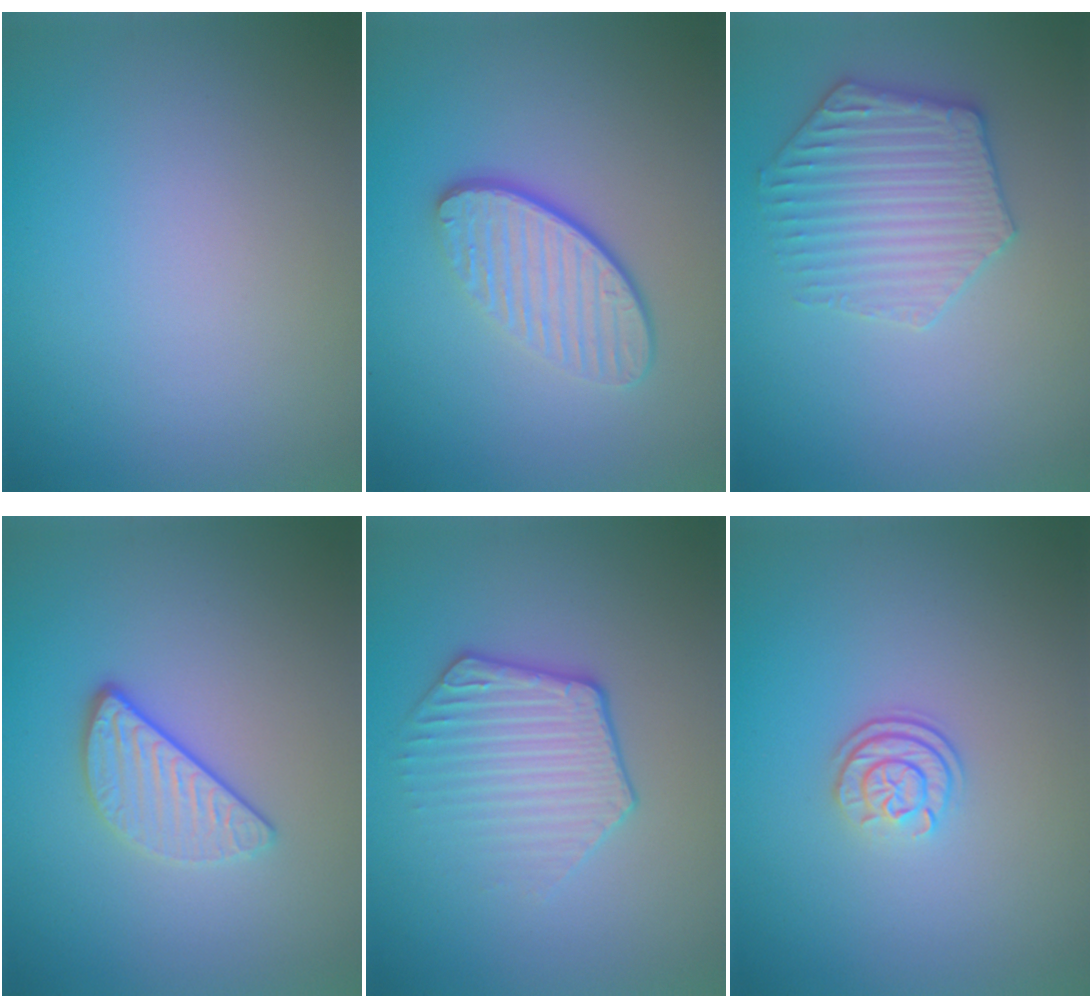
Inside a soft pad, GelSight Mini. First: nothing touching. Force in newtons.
{"total": 4.2, "press": 3.0, "slide": 3.0}
{"total": 3.9, "press": 3.9, "slide": 0.3}
{"total": 3.2, "press": 2.6, "slide": 1.8}
{"total": 3.0, "press": 2.6, "slide": 1.5}
{"total": 2.5, "press": 1.8, "slide": 1.6}